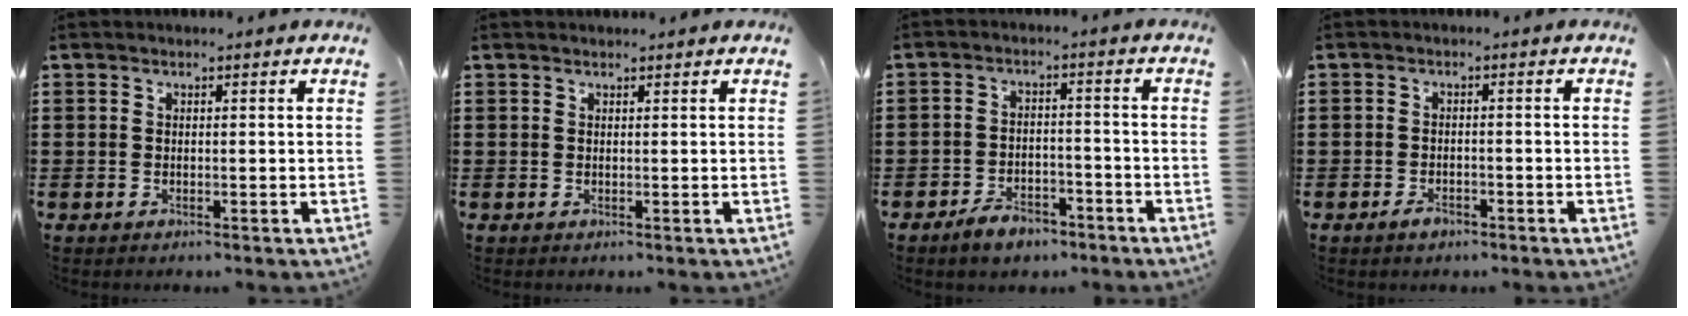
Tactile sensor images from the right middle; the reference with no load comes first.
{"total": 0.6, "force": [0.5, 0.1, 0.0], "torque": [0.007, -0.006, 0.010]}
{"total": 4.1, "force": [-3.6, 1.5, 1.3], "torque": [-0.023, 0.008, -0.069]}
{"total": 1.8, "force": [-1.4, 0.7, 0.7], "torque": [-0.016, -0.004, -0.027]}